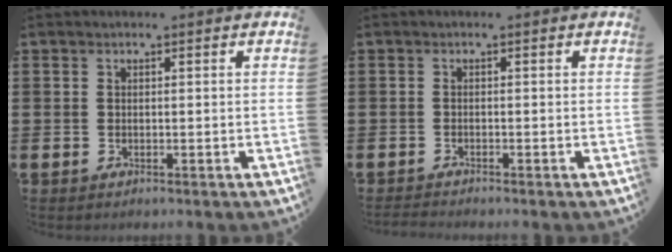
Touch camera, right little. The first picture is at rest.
{"total": 0.7, "force": [-0.7, 0.0, 0.1], "torque": [-0.002, -0.002, -0.015]}